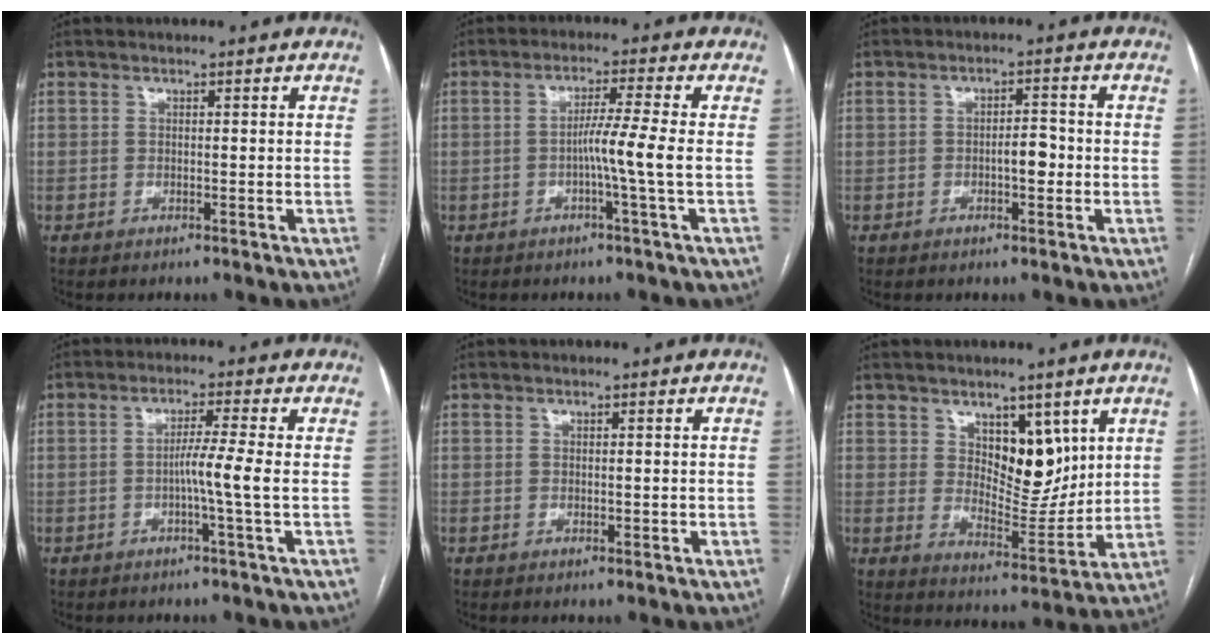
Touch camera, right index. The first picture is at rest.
{"total": 5.2, "force": [-1.1, -1.7, 4.8], "torque": [-0.082, 0.001, -0.020]}
{"total": 3.1, "force": [-0.8, 1.1, 2.8], "torque": [-0.041, 0.005, -0.012]}
{"total": 3.4, "force": [-1.0, -1.1, 3.1], "torque": [-0.048, 0.001, -0.017]}
{"total": 0.6, "force": [-0.1, 0.2, 0.6], "torque": [-0.010, -0.002, 0.001]}
{"total": 9.1, "force": [4.2, 4.6, 6.6], "torque": [-0.098, -0.006, 0.078]}